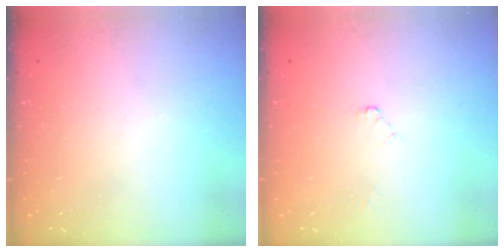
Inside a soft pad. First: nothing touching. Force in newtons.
{"total": 2.4, "press": 2.4, "slide": 0.4}